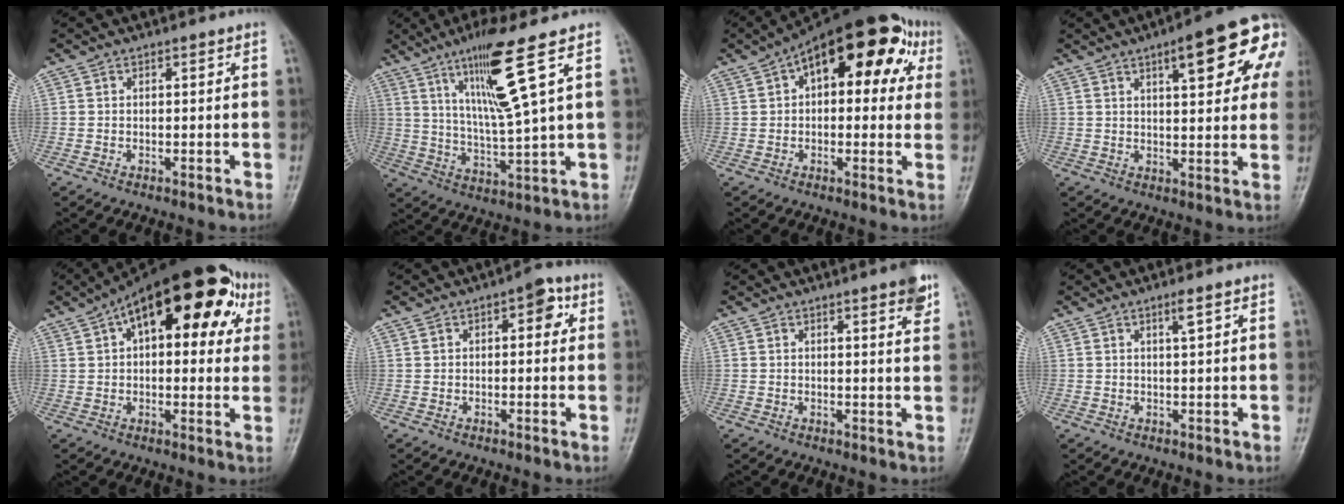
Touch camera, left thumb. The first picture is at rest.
{"total": 12.7, "force": [6.2, -0.5, 11.1], "torque": [-0.209, -0.037, 0.122]}
{"total": 18.4, "force": [6.4, 9.4, 14.4], "torque": [-0.159, 0.033, 0.080]}
{"total": 16.5, "force": [7.0, 5.3, 14.0], "torque": [-0.149, 0.000, 0.081]}
{"total": 22.0, "force": [8.5, 10.5, 17.3], "torque": [-0.223, 0.036, 0.118]}
{"total": 4.5, "force": [1.6, 2.5, 3.4], "torque": [-0.026, 0.008, 0.016]}
{"total": 1.5, "force": [0.9, 0.2, 1.2], "torque": [-0.017, -0.003, 0.010]}
{"total": 1.7, "force": [0.9, -0.2, 1.4], "torque": [-0.029, -0.005, 0.020]}